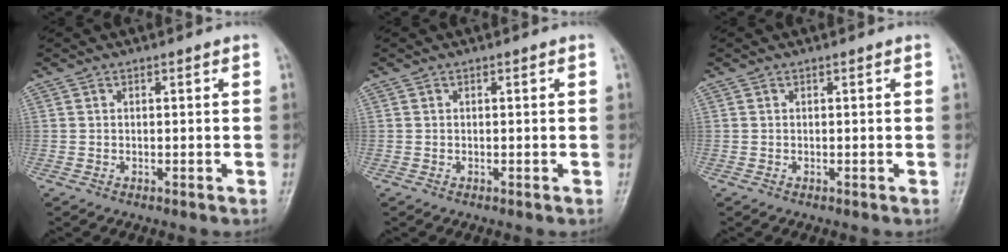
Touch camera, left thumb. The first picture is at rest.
{"total": 0.0}
{"total": 0.0}